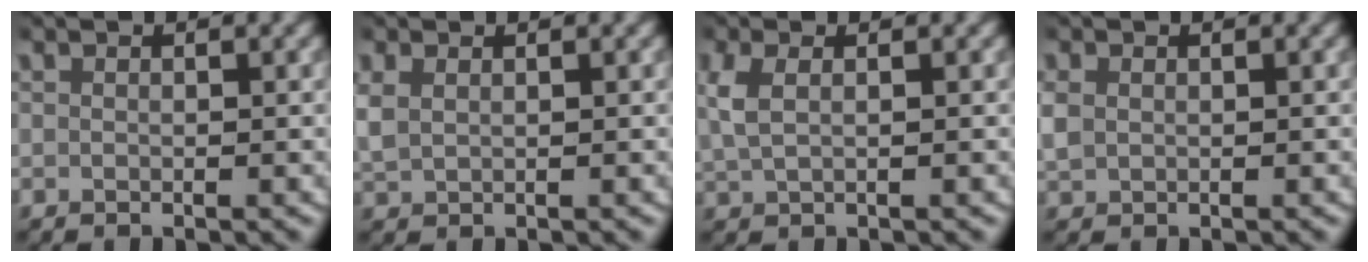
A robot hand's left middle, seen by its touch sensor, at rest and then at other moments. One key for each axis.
{"total": 2.4, "fx": 0.7, "fy": 1.8, "fz": 1.4, "tx": -0.045, "ty": -0.002, "tz": 0.020}
{"total": 2.7, "fx": 0.6, "fy": 1.5, "fz": 2.1, "tx": -0.056, "ty": 0.001, "tz": 0.016}
{"total": 2.1, "fx": 0.3, "fy": 1.8, "fz": 1.1, "tx": -0.042, "ty": -0.004, "tz": 0.011}